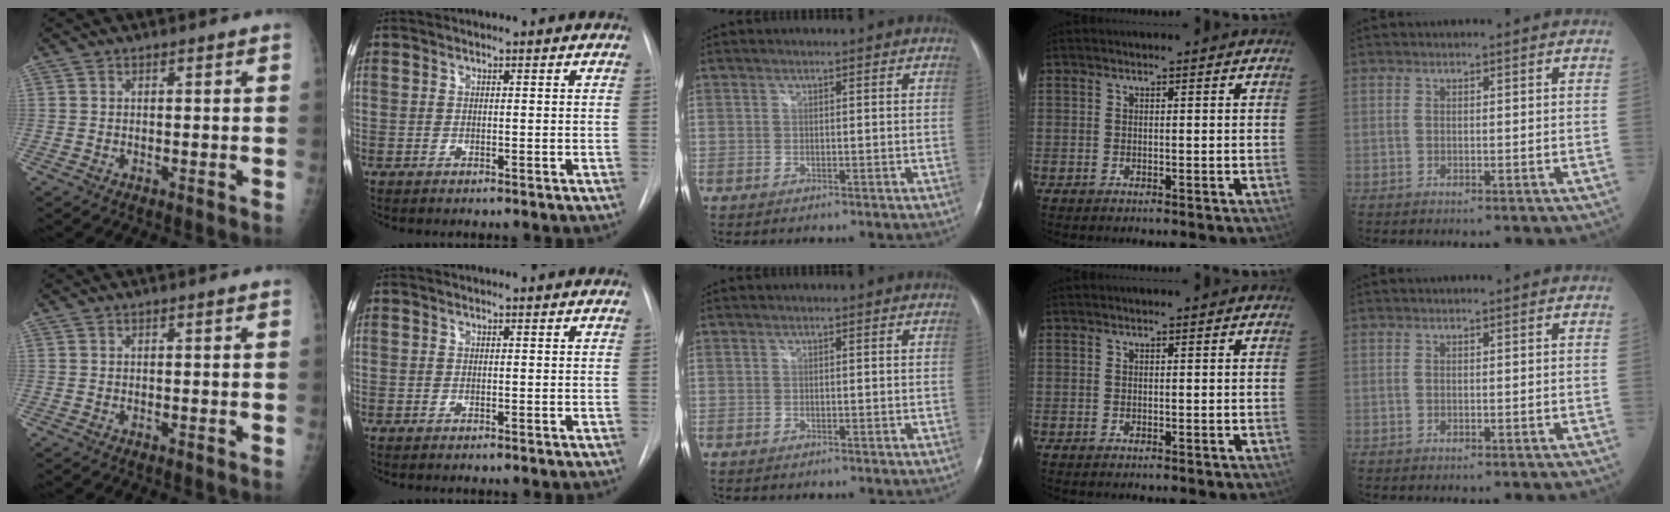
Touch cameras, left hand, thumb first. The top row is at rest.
{}